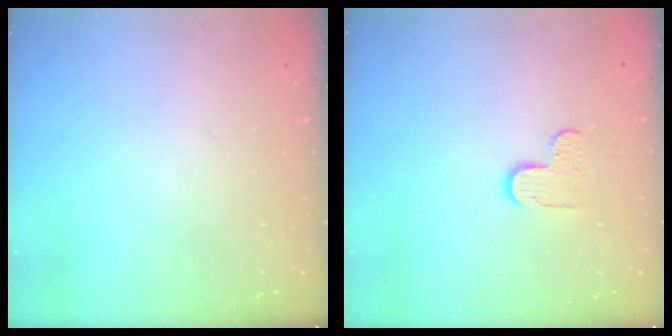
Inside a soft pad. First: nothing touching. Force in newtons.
{"total": 5.7, "press": 5.7, "slide": 0.4}